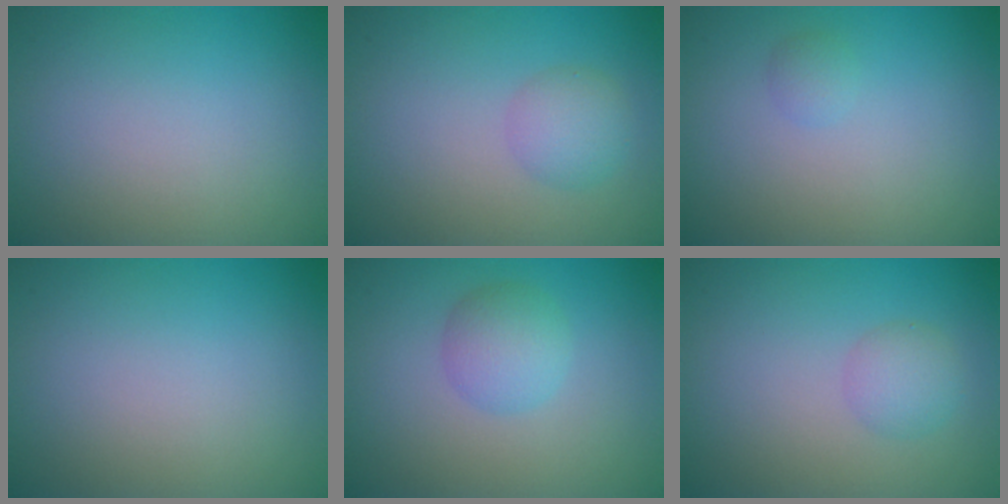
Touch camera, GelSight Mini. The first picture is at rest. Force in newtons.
{"total": 2.4, "press": 2.4, "slide": 0.0}
{"total": 0.9, "press": 0.8, "slide": 0.0}
{"total": 0.0}
{"total": 2.9, "press": 2.9, "slide": 0.0}
{"total": 2.0, "press": 2.0, "slide": 0.1}